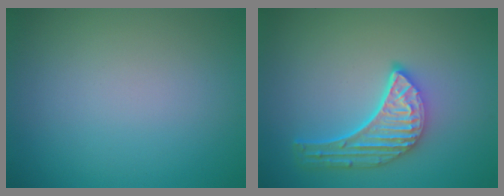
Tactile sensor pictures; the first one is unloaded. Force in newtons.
{"total": 5.0, "press": 3.9, "slide": 3.2}